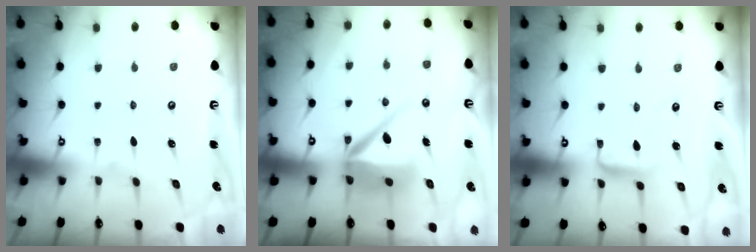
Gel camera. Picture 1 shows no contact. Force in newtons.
{"total": 9.2, "press": 9.2, "slide": 0.9}
{"total": 5.5, "press": 5.5, "slide": 0.4}